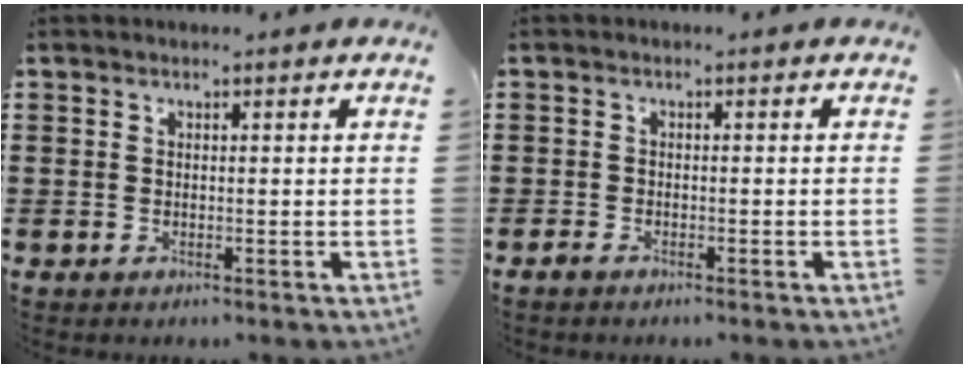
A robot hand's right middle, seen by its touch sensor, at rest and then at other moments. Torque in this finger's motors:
{"motor_torque": [-0.78, 0.68, -0.02, -0.01]}